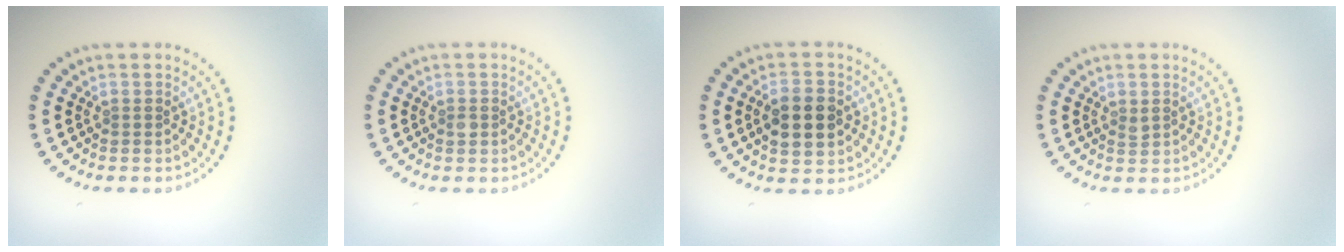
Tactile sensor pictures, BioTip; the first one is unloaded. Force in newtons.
{"total": 0.9, "press": 0.9, "slide": 0.0}
{"total": 4.8, "press": 4.8, "slide": 0.3}
{"total": 0.6, "press": 0.5, "slide": 0.2}